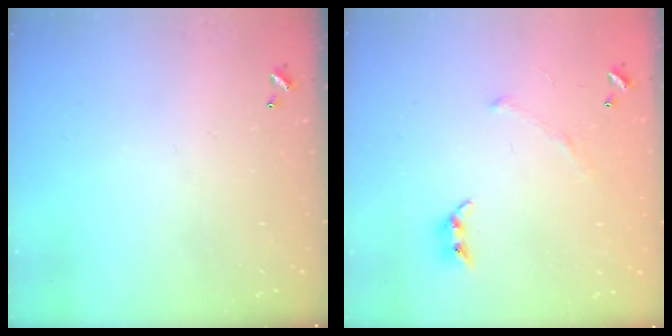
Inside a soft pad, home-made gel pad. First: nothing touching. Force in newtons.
{"total": 3.2, "press": 3.0, "slide": 1.0}